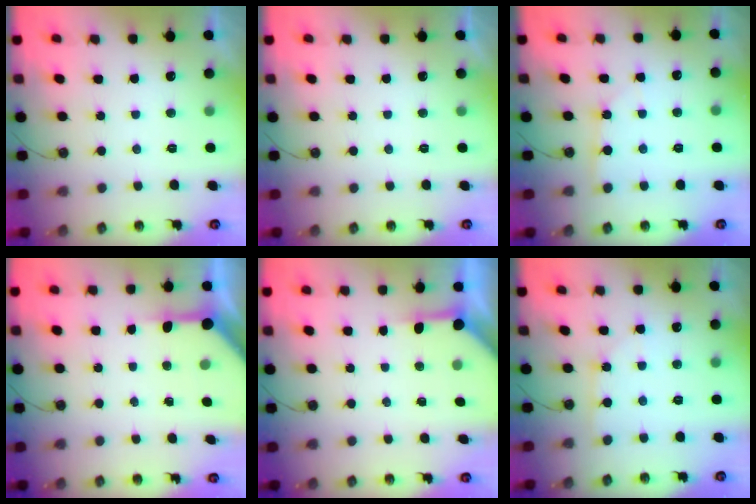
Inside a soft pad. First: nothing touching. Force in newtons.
{"total": 0.0}
{"total": 2.3, "press": 2.3, "slide": 0.3}
{"total": 5.6, "press": 5.6, "slide": 0.4}
{"total": 3.8, "press": 3.8, "slide": 0.5}
{"total": 5.0, "press": 5.0, "slide": 0.5}